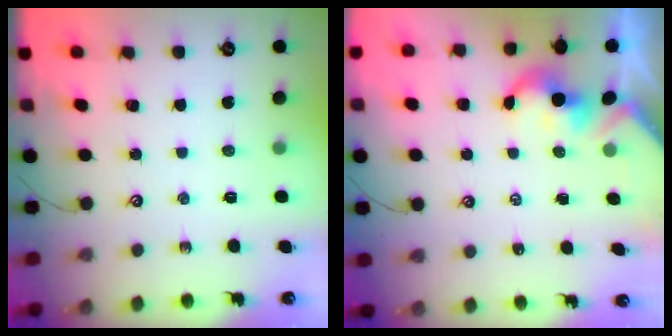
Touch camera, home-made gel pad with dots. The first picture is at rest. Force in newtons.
{"total": 2.3, "press": 2.3, "slide": 0.2}